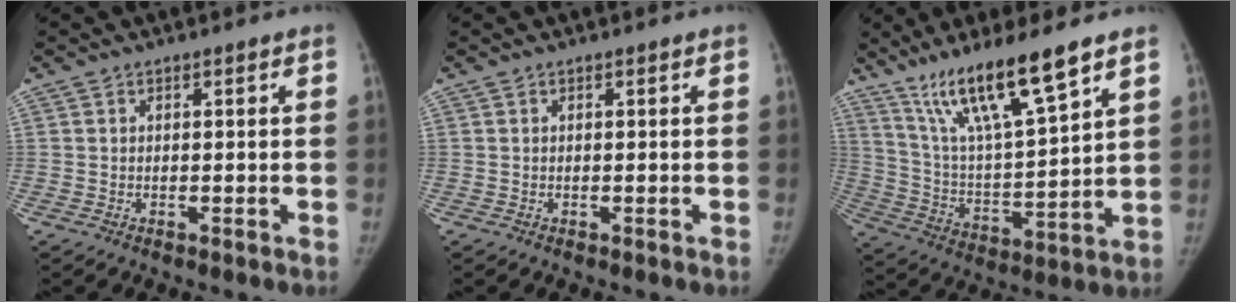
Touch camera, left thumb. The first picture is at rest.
{"total": 0.0}
{"total": 17.3, "force": [11.8, 2.3, 12.4], "torque": [-0.214, -0.056, 0.226]}